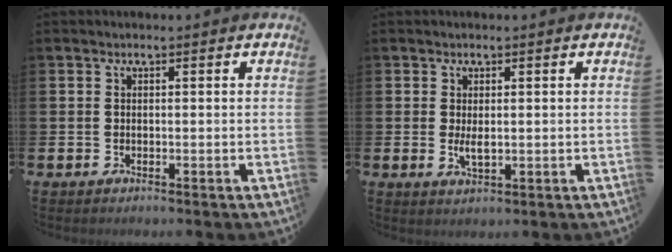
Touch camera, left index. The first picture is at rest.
{"total": 2.2, "force": [0.3, 0.8, 2.0], "torque": [-0.026, -0.003, 0.003]}